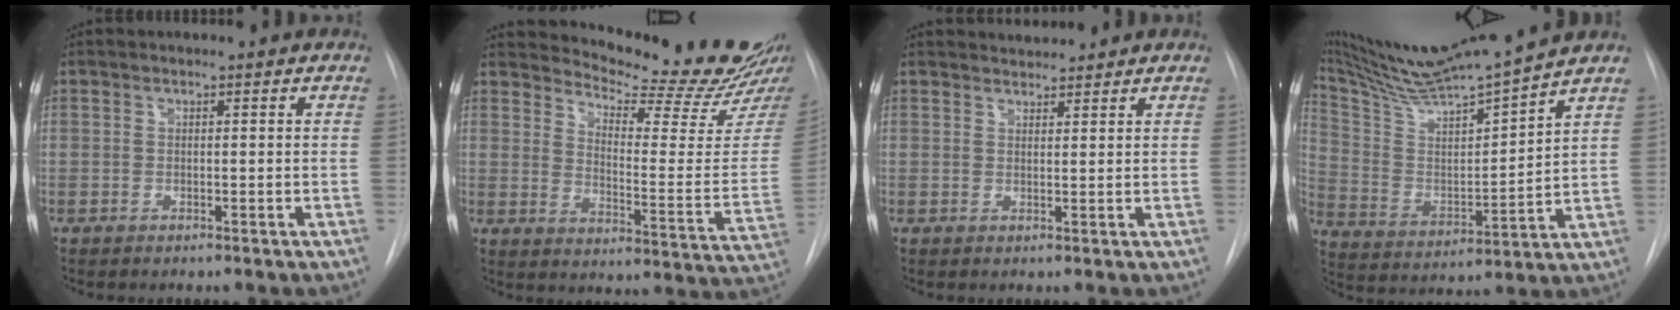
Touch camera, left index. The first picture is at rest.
{"total": 19.3, "force": [18.0, -0.3, 7.0], "torque": [-0.115, -0.117, 0.232]}
{"total": 2.7, "force": [2.7, 0.3, -0.2], "torque": [-0.004, 0.015, 0.048]}
{"total": 16.8, "force": [15.3, -1.2, 6.9], "torque": [-0.134, -0.010, 0.271]}